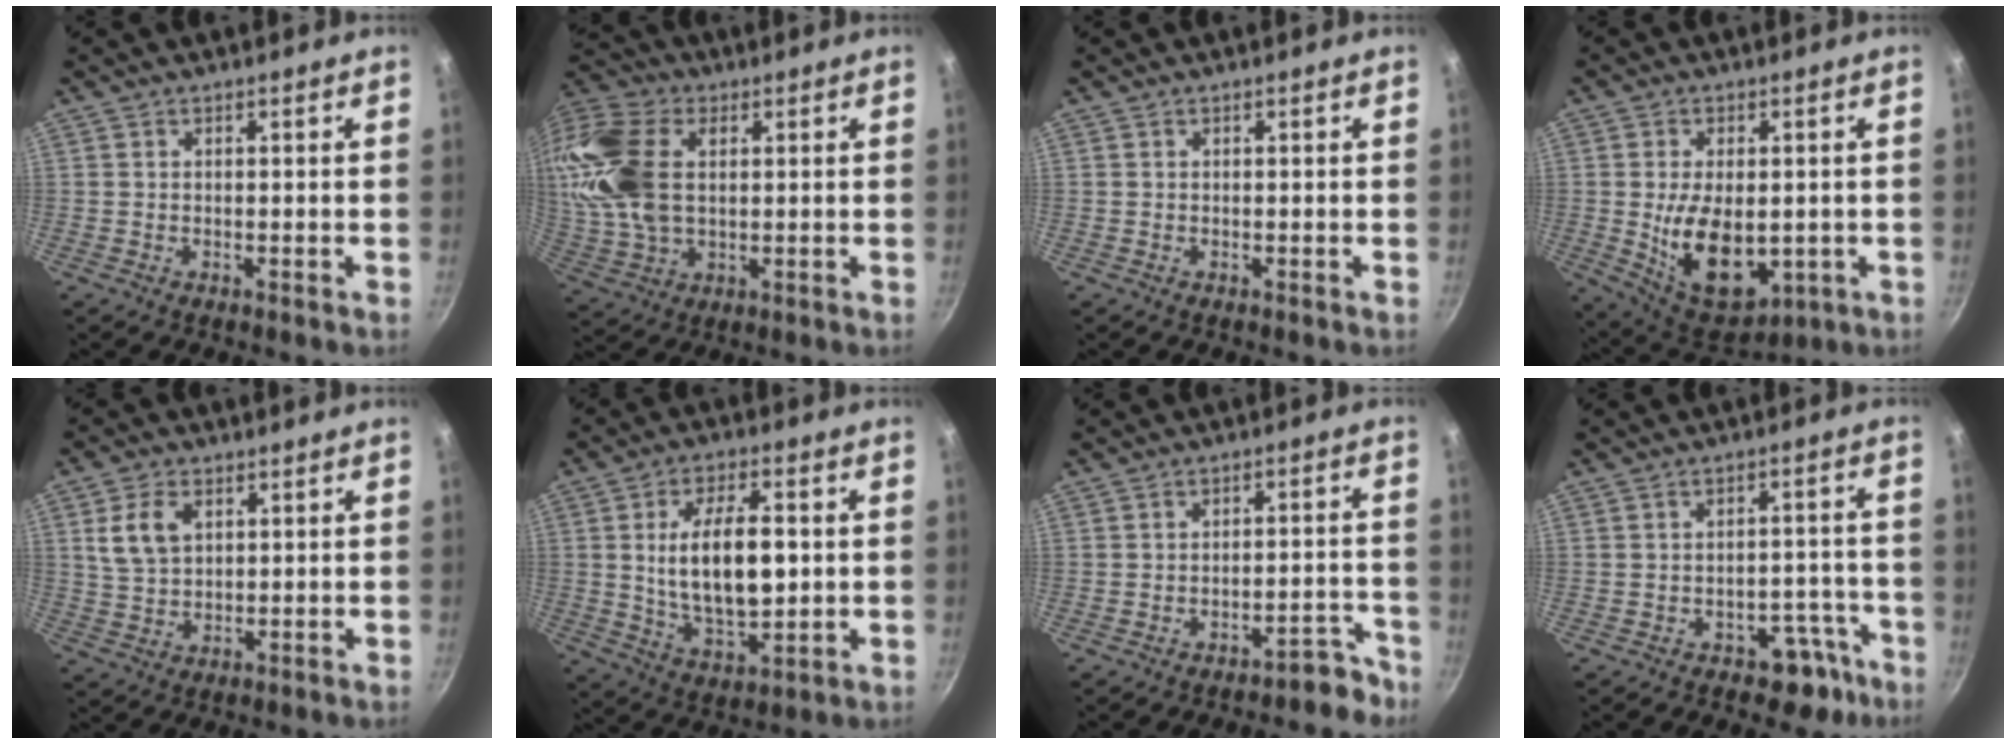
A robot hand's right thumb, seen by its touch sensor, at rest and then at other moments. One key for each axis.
{"total": 23.9, "fx": 5.3, "fy": 15.4, "fz": 17.5, "tx": -0.434, "ty": 0.026, "tz": 0.102}
{"total": 0.0}
{"total": 14.2, "fx": -1.7, "fy": 8.2, "fz": 11.4, "tx": -0.170, "ty": -0.012, "tz": -0.001}
{"total": 7.1, "fx": 2.4, "fy": 4.6, "fz": 4.8, "tx": -0.086, "ty": -0.005, "tz": 0.051}
{"total": 14.8, "fx": 1.3, "fy": 7.3, "fz": 12.8, "tx": -0.205, "ty": -0.006, "tz": 0.031}
{"total": 5.0, "fx": -4.3, "fy": 1.9, "fz": 1.7, "tx": -0.005, "ty": 0.066, "tz": -0.055}
{"total": 7.3, "fx": -4.6, "fy": 4.3, "fz": 3.6, "tx": -0.018, "ty": 0.049, "tz": -0.058}